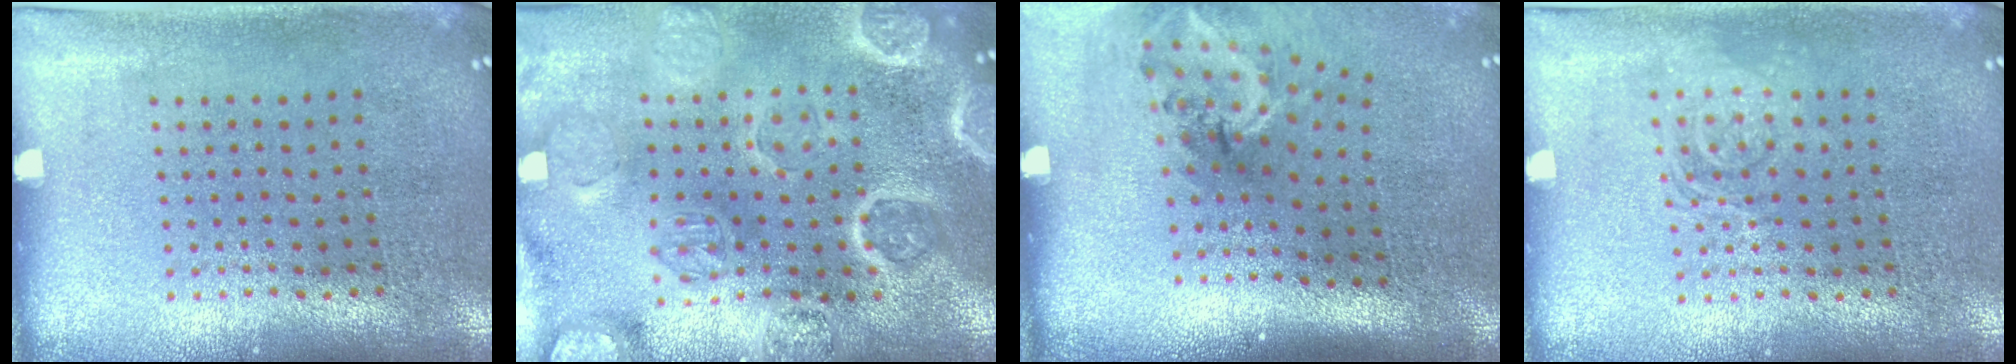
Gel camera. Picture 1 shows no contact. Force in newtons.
{"total": 4.2, "press": 3.8, "slide": 1.7}
{"total": 1.9, "press": 1.3, "slide": 1.5}
{"total": 1.9, "press": 1.9, "slide": 0.3}